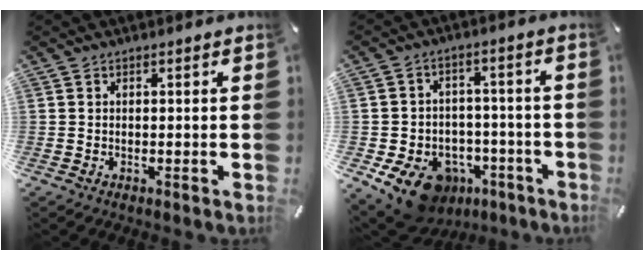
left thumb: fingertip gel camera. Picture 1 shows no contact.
{"total": 12.6, "force": [-7.3, 8.8, 5.5], "torque": [-0.092, 0.053, -0.119]}